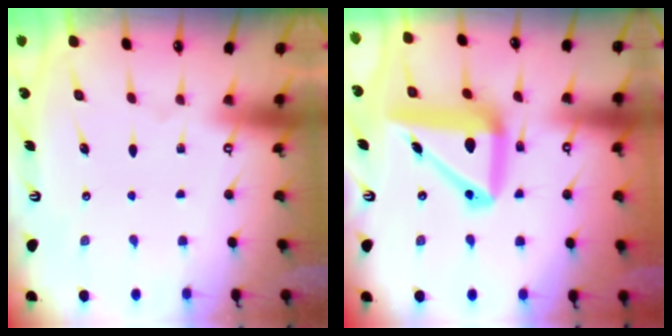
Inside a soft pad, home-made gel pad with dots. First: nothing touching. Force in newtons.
{"total": 16.8, "press": 16.6, "slide": 2.5}